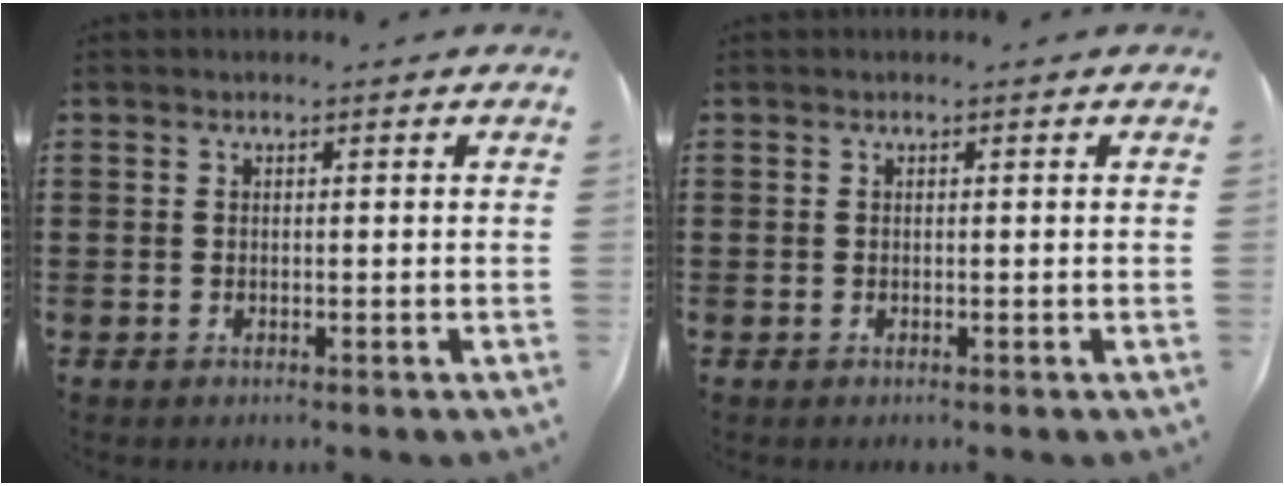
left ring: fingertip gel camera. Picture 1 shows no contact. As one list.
[{"total": 0.0}]